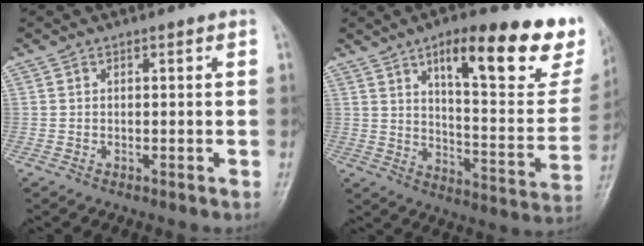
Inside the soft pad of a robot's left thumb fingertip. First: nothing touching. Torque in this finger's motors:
{"motor_torque": [2.07, 1.34, 1.78, -0.98, 0.14]}